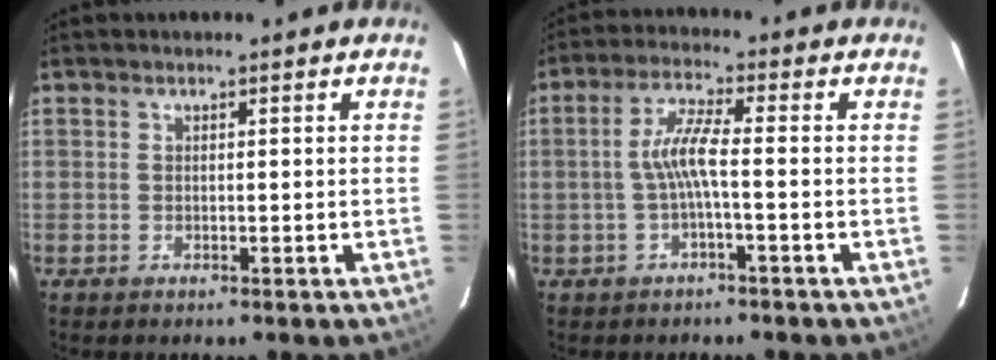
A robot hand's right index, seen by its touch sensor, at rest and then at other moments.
{"total": 5.1, "force": [-1.2, 0.2, 4.9], "torque": [-0.106, 0.008, -0.021]}